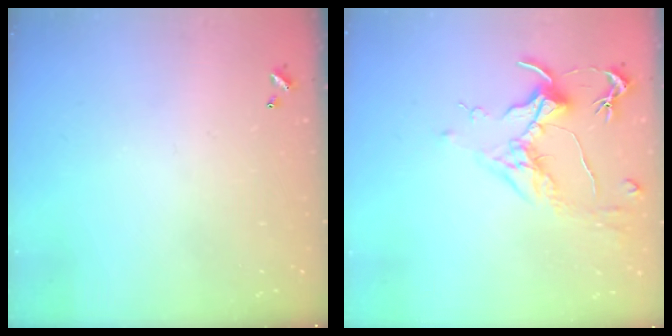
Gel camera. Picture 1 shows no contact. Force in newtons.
{"total": 1.8, "press": 1.5, "slide": 0.9}